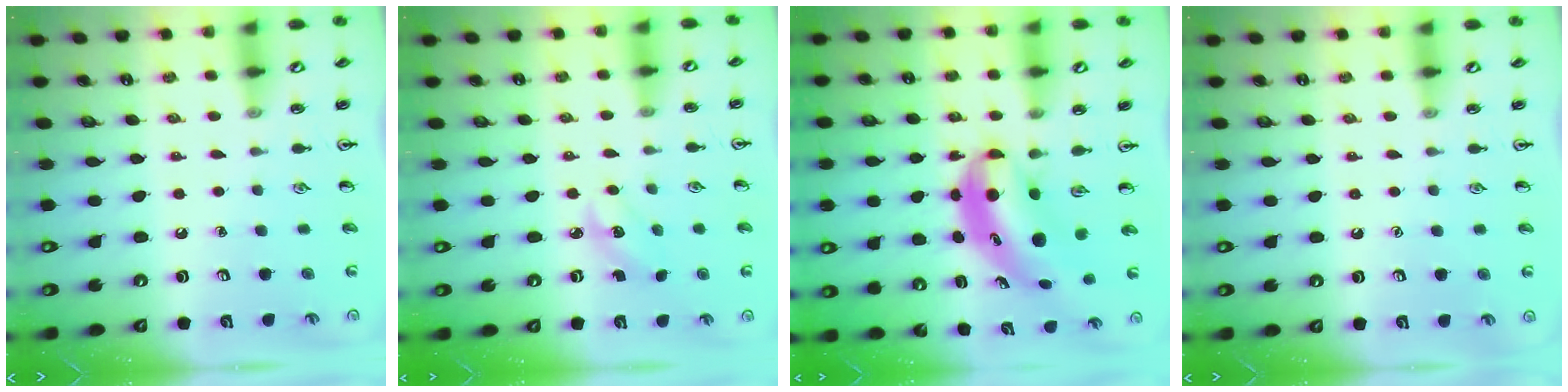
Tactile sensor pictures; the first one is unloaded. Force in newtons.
{"total": 2.7, "press": 2.6, "slide": 0.7}
{"total": 6.3, "press": 6.1, "slide": 1.7}
{"total": 0.0}